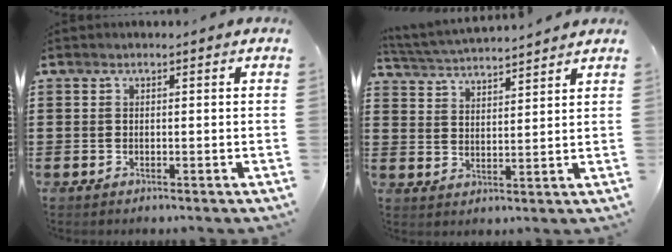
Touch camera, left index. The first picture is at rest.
{"total": 3.9, "force": [3.8, -0.4, 0.4], "torque": [-0.025, -0.024, 0.064]}